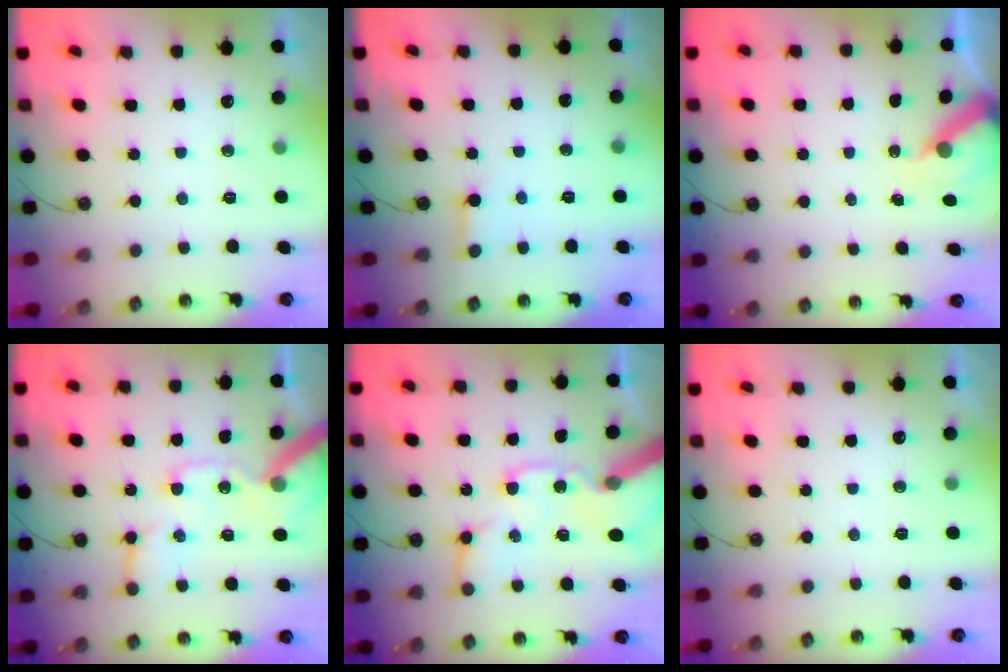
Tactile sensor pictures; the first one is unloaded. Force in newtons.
{"total": 2.1, "press": 2.1, "slide": 0.1}
{"total": 6.1, "press": 6.1, "slide": 0.6}
{"total": 16.4, "press": 16.2, "slide": 2.0}
{"total": 20.5, "press": 20.3, "slide": 3.2}
{"total": 0.0}